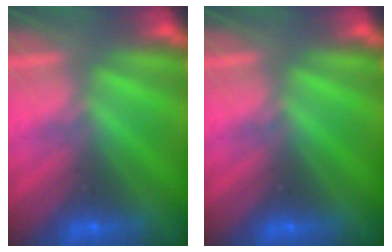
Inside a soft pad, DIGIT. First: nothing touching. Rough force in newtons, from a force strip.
{"total": 0.0}